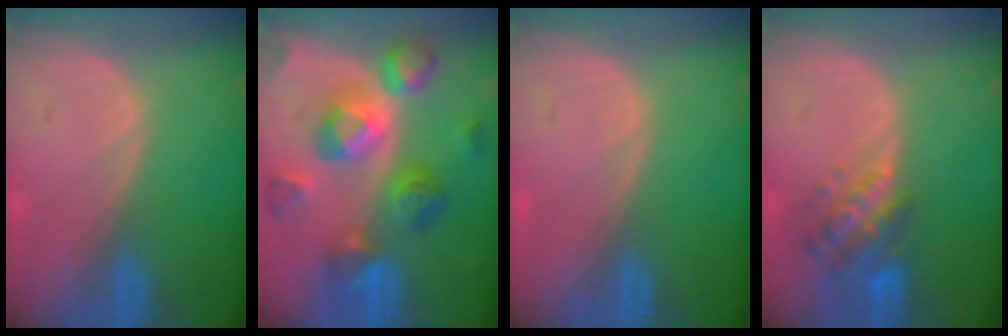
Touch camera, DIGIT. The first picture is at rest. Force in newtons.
{"total": 11.4, "press": 11.4, "slide": 0.9}
{"total": 0.0}
{"total": 6.1, "press": 5.9, "slide": 1.5}